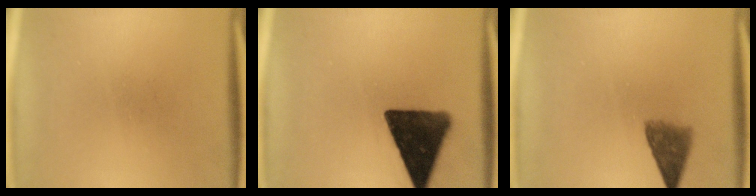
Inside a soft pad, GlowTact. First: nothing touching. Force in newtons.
{"total": 14.6}
{"total": 4.2}